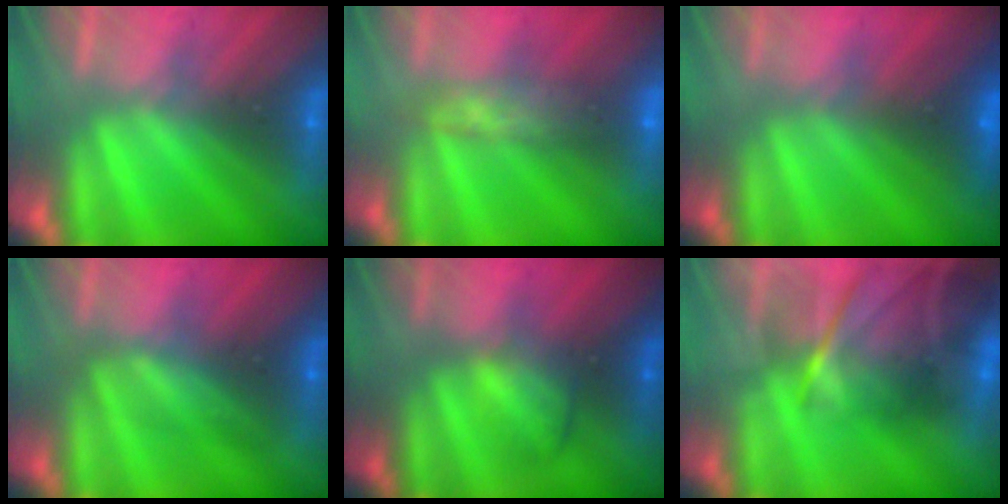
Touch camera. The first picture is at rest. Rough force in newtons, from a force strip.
{"total": 8.9}
{"total": 5.6}
{"total": 2.3}
{"total": 2.1}
{"total": 7.4}